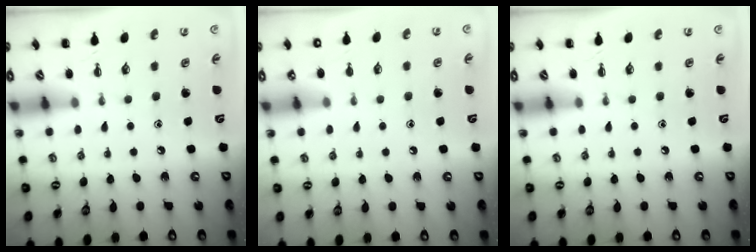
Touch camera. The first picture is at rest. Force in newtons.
{"total": 1.4, "press": 1.4, "slide": 0.1}
{"total": 0.0}